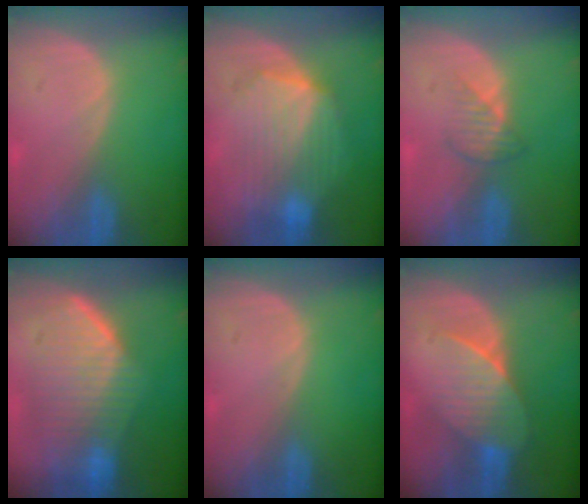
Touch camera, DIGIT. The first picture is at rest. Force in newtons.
{"total": 8.2, "press": 8.2, "slide": 0.2}
{"total": 2.6, "press": 2.6, "slide": 0.4}
{"total": 9.5, "press": 9.1, "slide": 3.0}
{"total": 0.0}
{"total": 7.0, "press": 6.6, "slide": 2.3}